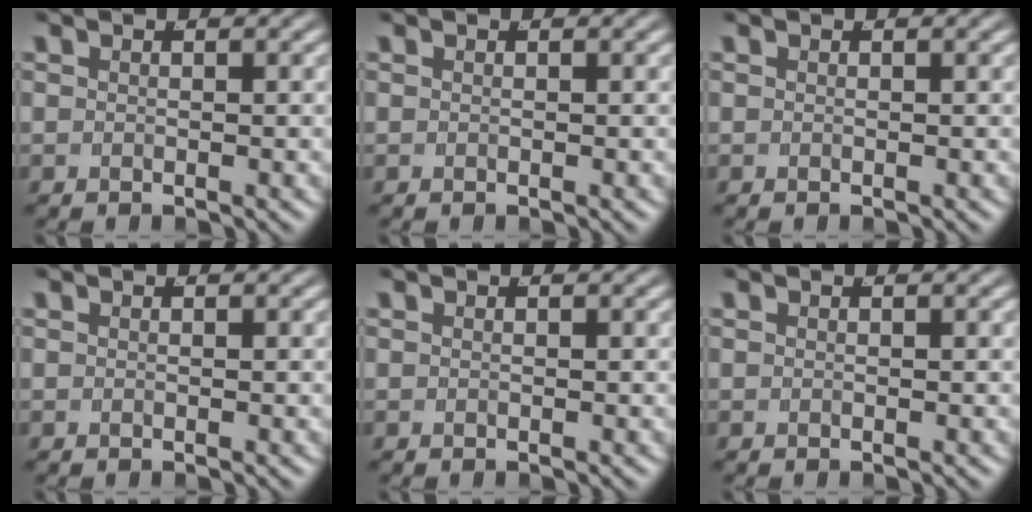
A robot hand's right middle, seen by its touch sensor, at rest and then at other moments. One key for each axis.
{"total": 0.0}
{"total": 0.0}
{"total": 0.0}
{"total": 0.0}
{"total": 0.0}